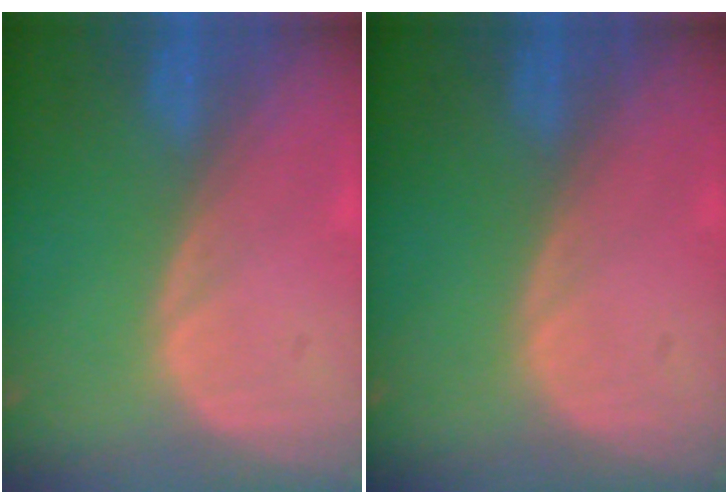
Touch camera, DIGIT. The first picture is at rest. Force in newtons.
{"total": 0.0}